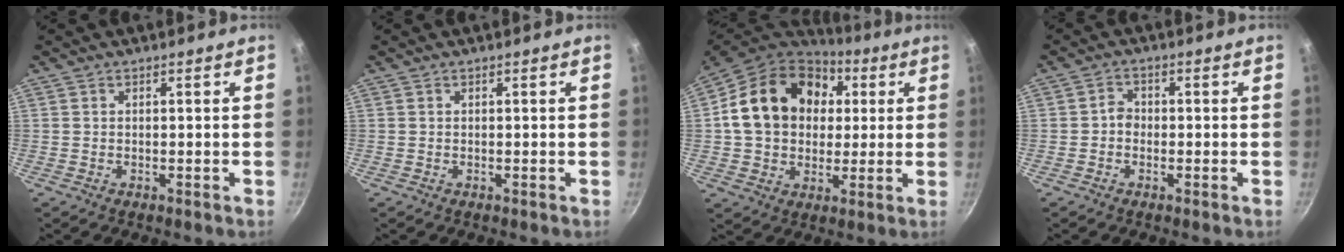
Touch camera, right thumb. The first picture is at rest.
{"total": 0.0}
{"total": 21.3, "force": [4.2, 16.6, 12.6], "torque": [-0.202, 0.023, 0.064]}
{"total": 2.2, "force": [-0.7, 1.8, 1.0], "torque": [-0.007, 0.013, -0.017]}